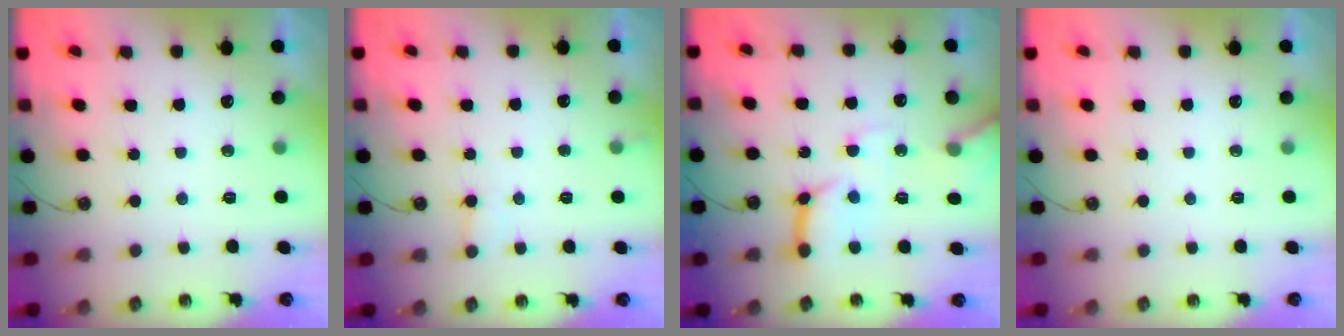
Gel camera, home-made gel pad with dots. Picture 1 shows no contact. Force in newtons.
{"total": 6.3, "press": 6.3, "slide": 0.3}
{"total": 12.3, "press": 12.3, "slide": 1.0}
{"total": 0.0}